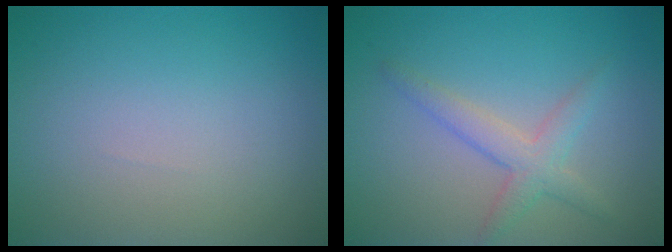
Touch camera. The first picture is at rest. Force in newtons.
{"total": 2.2, "press": 2.2, "slide": 0.2}